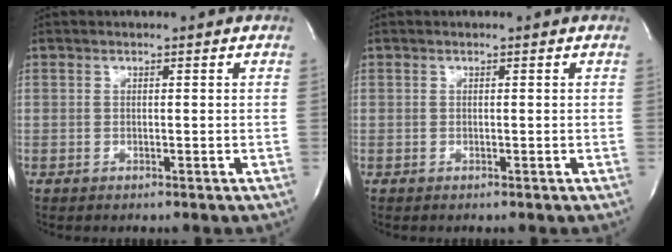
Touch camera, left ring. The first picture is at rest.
{"total": 0.0}